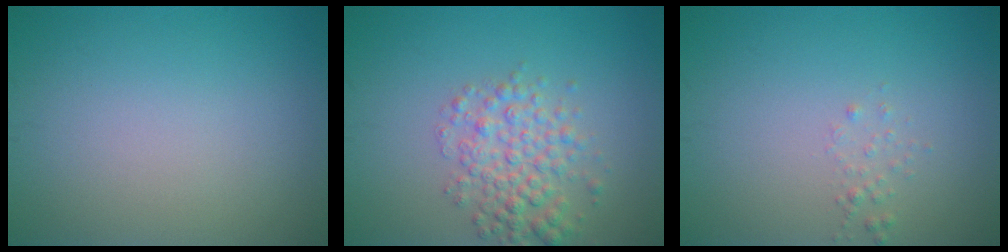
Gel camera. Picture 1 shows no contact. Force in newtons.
{"total": 3.9, "press": 3.9, "slide": 0.1}
{"total": 0.7, "press": 0.7, "slide": 0.1}